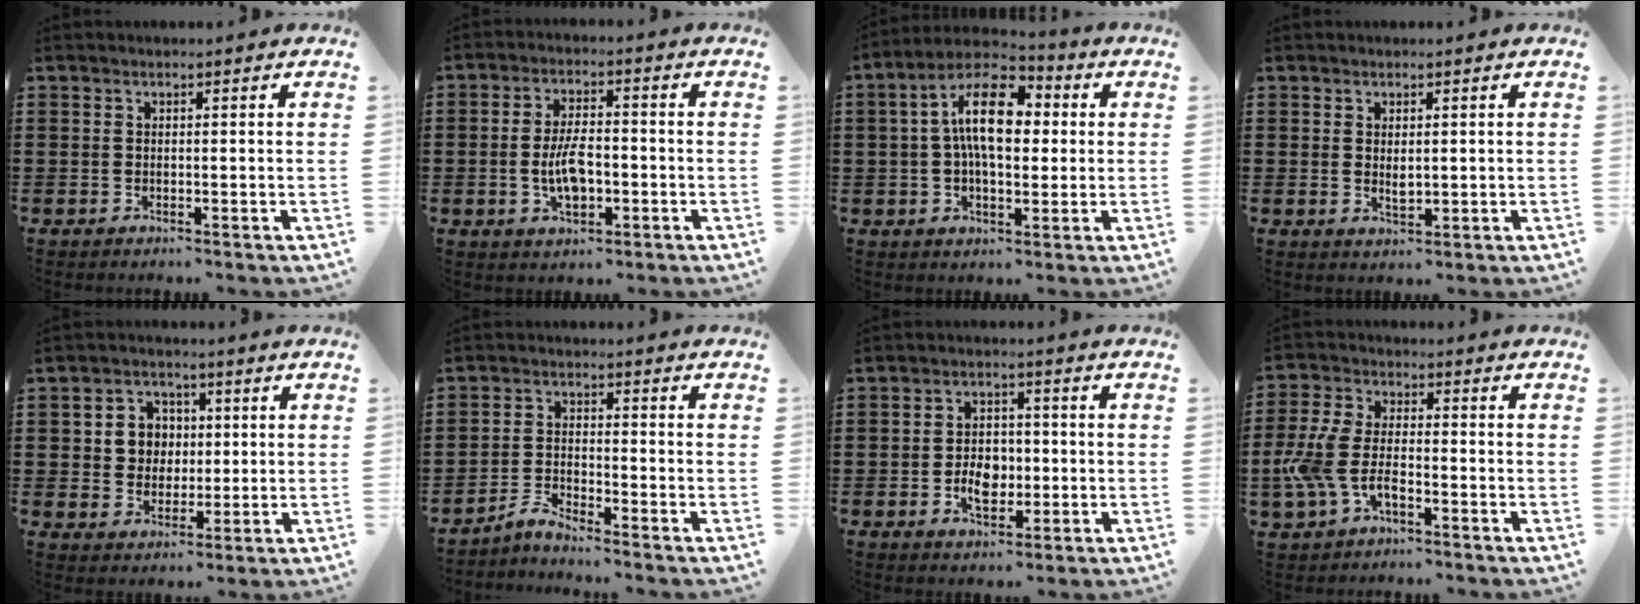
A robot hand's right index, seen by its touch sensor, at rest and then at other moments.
{"total": 6.2, "force": [-1.3, 2.8, 5.3], "torque": [-0.113, 0.002, -0.028]}
{"total": 11.2, "force": [1.7, 5.6, 9.5], "torque": [-0.183, 0.007, 0.024]}
{"total": 1.5, "force": [0.5, 0.7, 1.2], "torque": [-0.023, 0.003, 0.008]}
{"total": 5.6, "force": [0.6, 5.2, 1.8], "torque": [-0.059, 0.017, 0.009]}
{"total": 3.1, "force": [-3.0, 0.0, 0.4], "torque": [-0.020, 0.002, -0.063]}
{"total": 5.3, "force": [-1.5, 3.4, 3.8], "torque": [-0.068, 0.005, -0.029]}
{"total": 6.7, "force": [-2.8, 3.4, 5.0], "torque": [-0.136, -0.005, -0.061]}